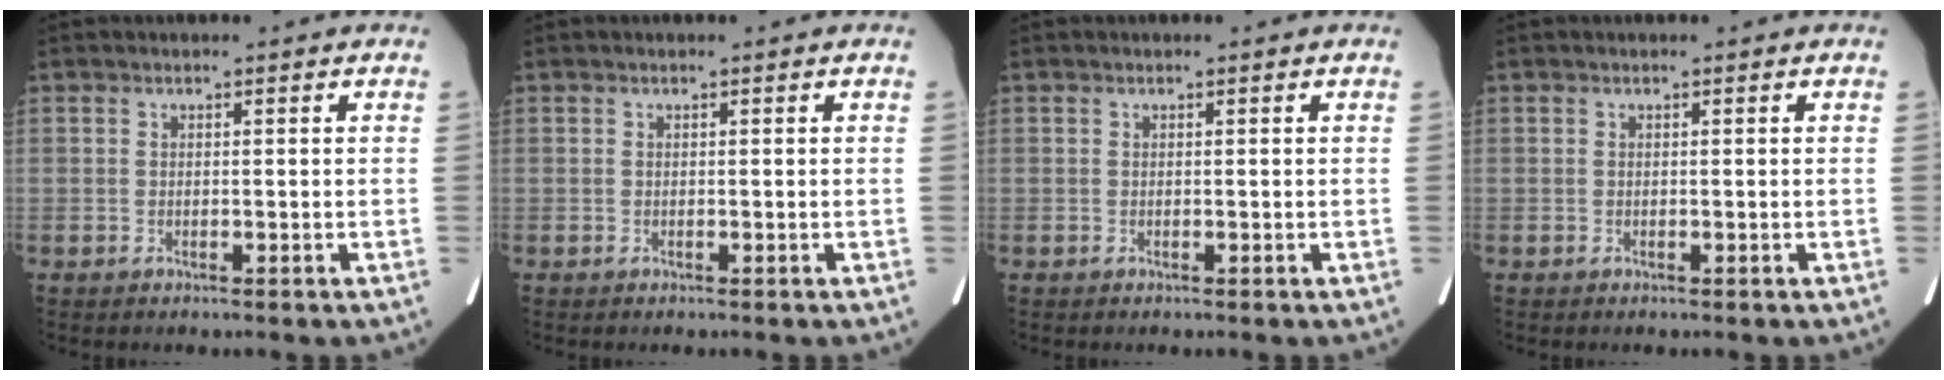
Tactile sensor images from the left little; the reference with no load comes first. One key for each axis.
{"total": 0.0}
{"total": 0.0}
{"total": 0.0}